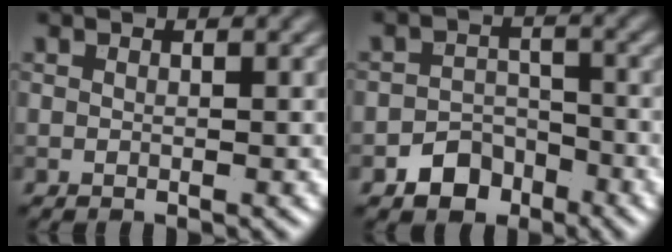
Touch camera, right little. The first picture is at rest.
{"total": 3.3, "force": [-2.1, 2.4, 1.0], "torque": [-0.002, 0.001, -0.037]}